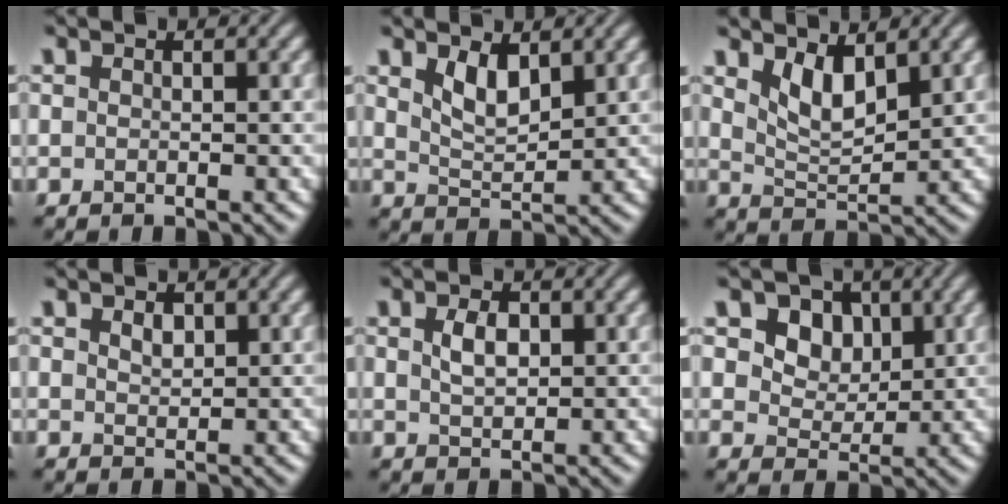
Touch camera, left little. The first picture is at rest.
{"total": 2.8, "force": [1.7, 1.1, 2.0], "torque": [-0.044, -0.008, 0.037]}
{"total": 3.4, "force": [1.9, 1.3, 2.5], "torque": [-0.053, -0.009, 0.041]}
{"total": 1.2, "force": [0.7, 0.6, 0.7], "torque": [-0.013, 0.001, 0.015]}
{"total": 2.2, "force": [0.6, 1.3, 1.7], "torque": [-0.038, 0.001, 0.014]}
{"total": 5.3, "force": [2.4, 3.9, 2.6], "torque": [-0.067, -0.009, 0.050]}